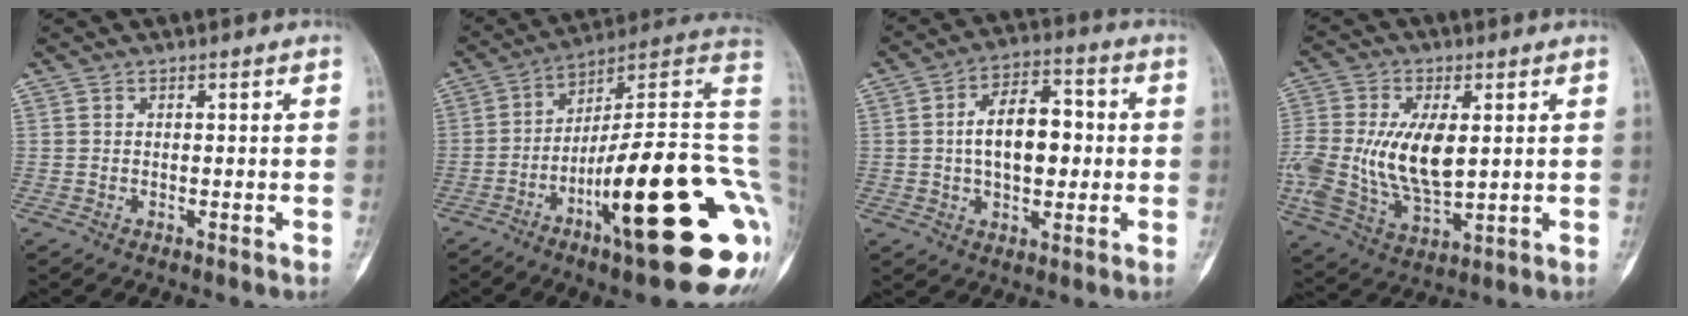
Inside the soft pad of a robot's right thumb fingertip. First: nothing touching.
{"total": 27.9, "force": [-6.5, 6.4, 26.4], "torque": [-0.291, 0.051, -0.096]}
{"total": 12.2, "force": [0.4, 7.0, 10.0], "torque": [-0.138, 0.020, 0.004]}
{"total": 17.7, "force": [1.2, 9.4, 14.9], "torque": [-0.322, -0.018, 0.032]}